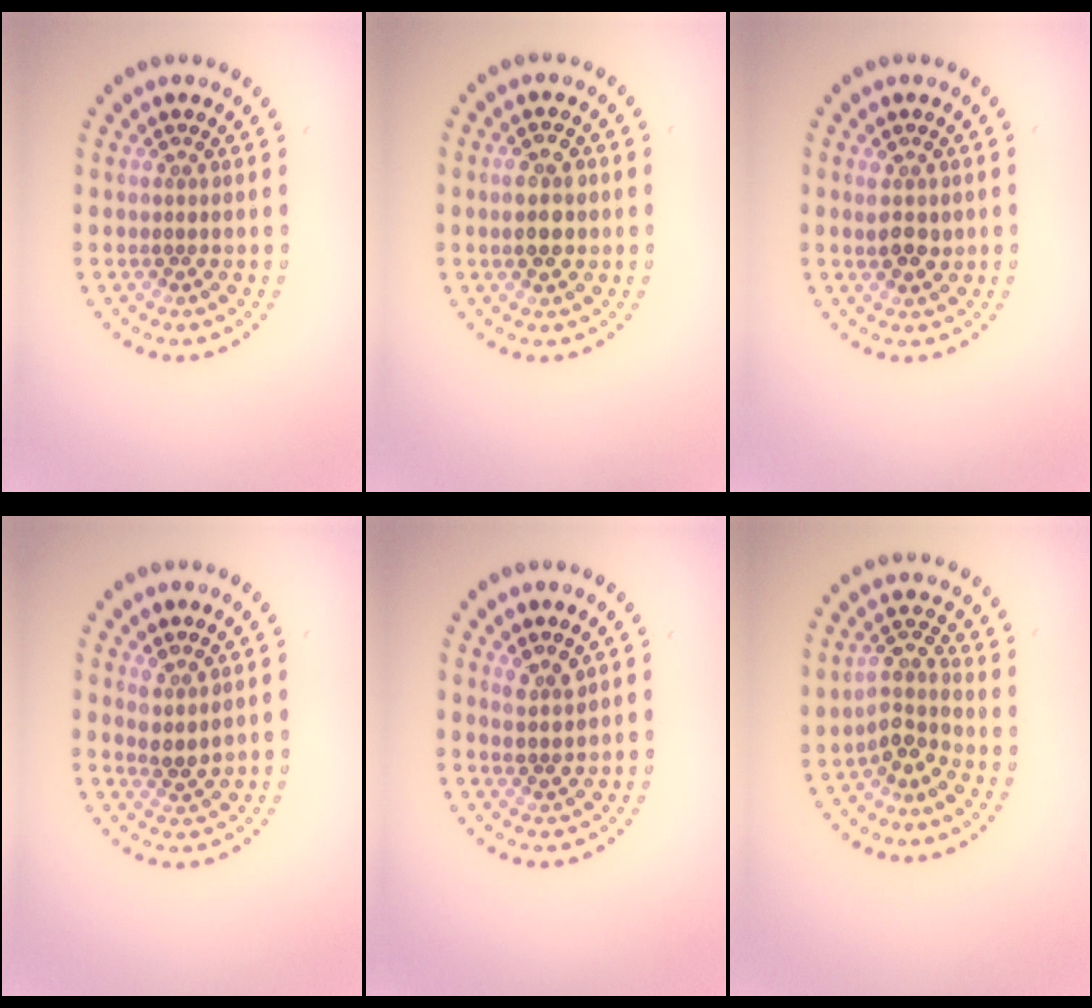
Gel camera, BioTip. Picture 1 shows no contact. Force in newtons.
{"total": 2.7, "press": 2.7, "slide": 0.0}
{"total": 2.0, "press": 1.9, "slide": 0.4}
{"total": 2.0, "press": 1.5, "slide": 1.3}
{"total": 1.8, "press": 1.5, "slide": 1.1}
{"total": 2.7, "press": 2.0, "slide": 1.8}